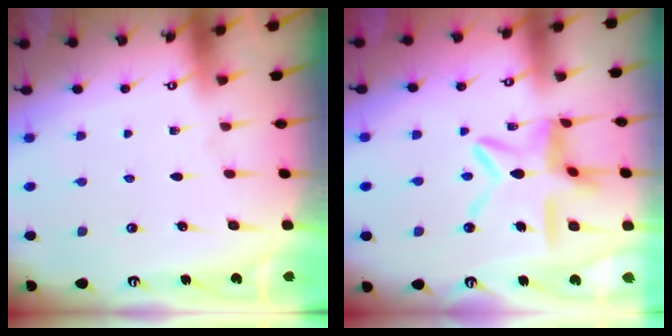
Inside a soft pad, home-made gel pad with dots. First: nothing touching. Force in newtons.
{"total": 12.1, "press": 12.1, "slide": 1.0}